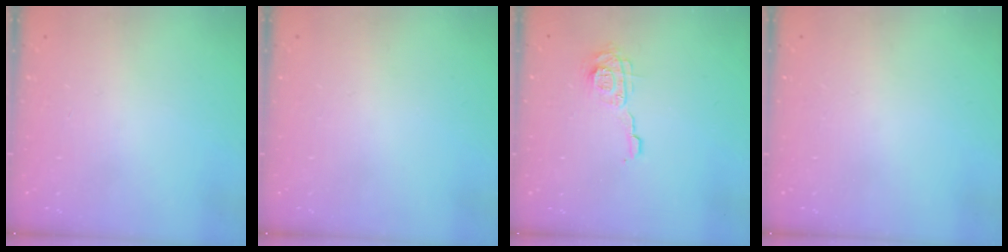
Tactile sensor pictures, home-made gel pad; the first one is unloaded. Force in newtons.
{"total": 0.0}
{"total": 9.0, "press": 9.0, "slide": 0.4}
{"total": 0.0}